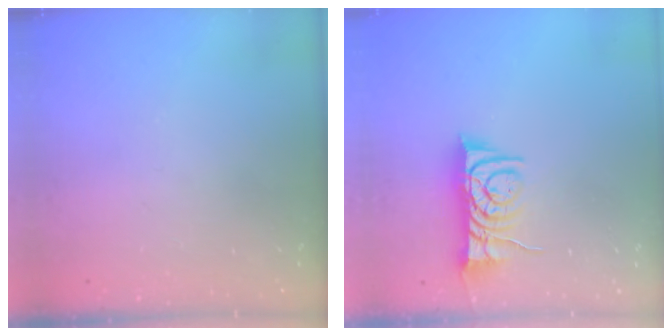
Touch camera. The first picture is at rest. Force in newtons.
{"total": 8.8, "press": 8.8, "slide": 0.5}